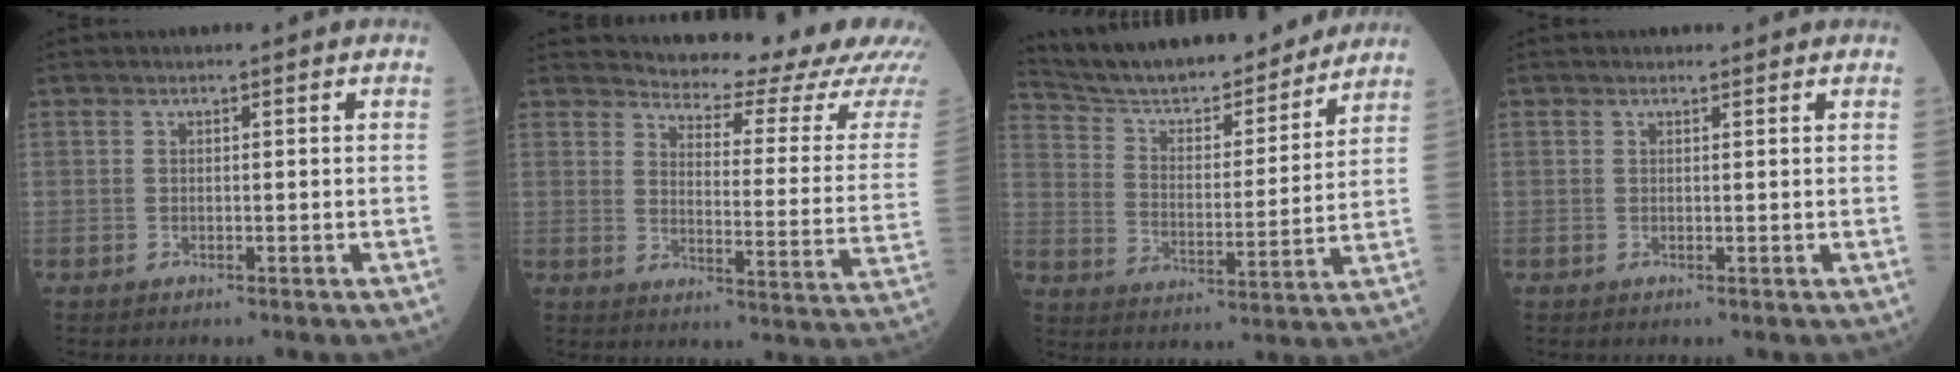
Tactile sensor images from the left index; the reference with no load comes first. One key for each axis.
{"total": 18.1, "fx": 17.5, "fy": 1.7, "fz": 4.4, "tx": -0.049, "ty": -0.102, "tz": 0.188}
{"total": 20.1, "fx": 18.4, "fy": 3.3, "fz": 7.4, "tx": -0.120, "ty": -0.001, "tz": 0.281}
{"total": 0.8, "fx": 0.7, "fy": 0.2, "fz": 0.0, "tx": -0.008, "ty": -0.001, "tz": 0.008}